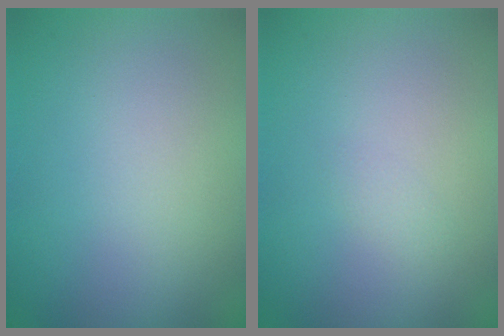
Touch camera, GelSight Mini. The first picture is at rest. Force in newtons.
{"total": 0.5, "press": 0.5, "slide": 0.1}